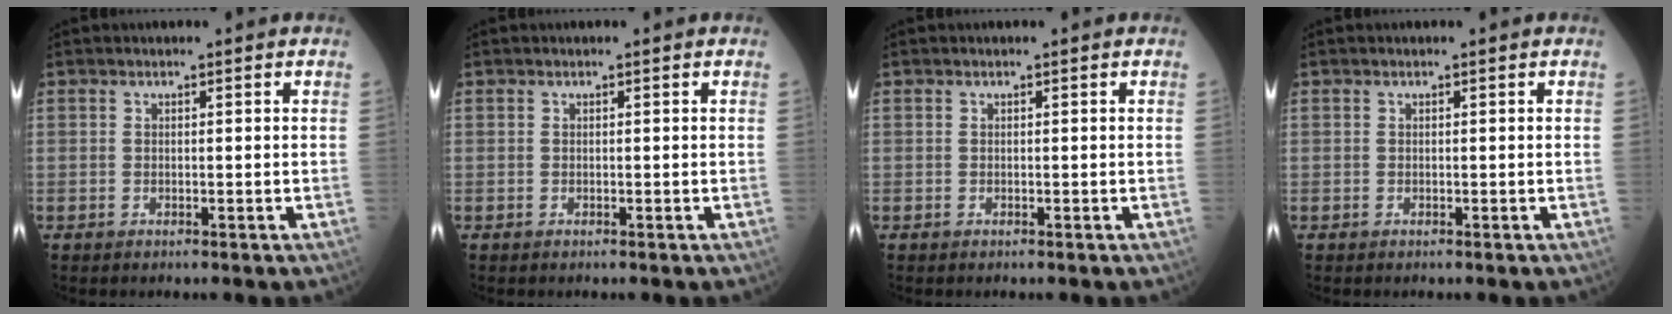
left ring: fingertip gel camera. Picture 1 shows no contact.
{"total": 0.0}
{"total": 0.0}
{"total": 0.0}